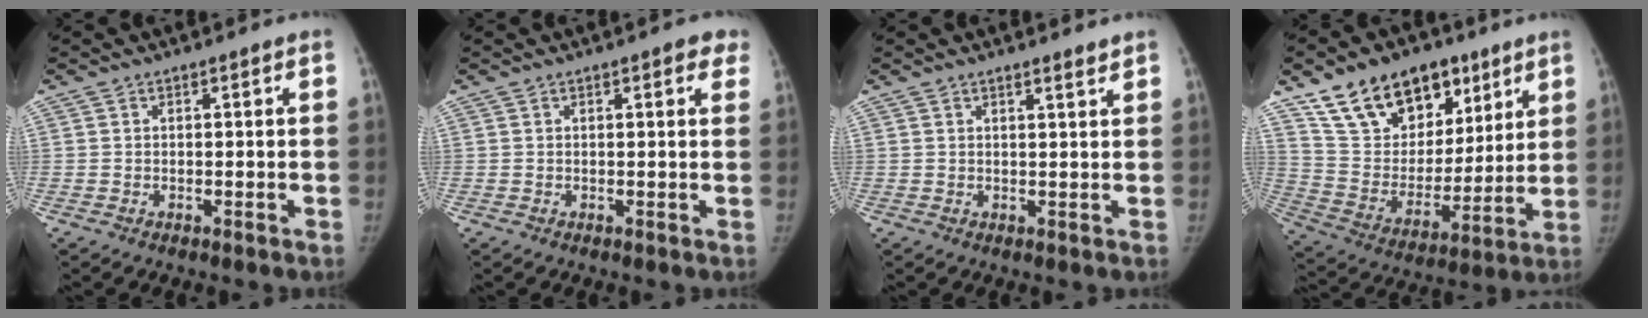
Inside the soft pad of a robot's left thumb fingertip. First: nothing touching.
{"total": 3.2, "force": [1.7, 1.3, 2.3], "torque": [-0.006, -0.001, 0.011]}
{"total": 1.6, "force": [1.4, 0.1, 0.8], "torque": [-0.007, -0.011, 0.022]}
{"total": 22.3, "force": [13.9, 13.7, 10.8], "torque": [-0.140, -0.041, 0.247]}